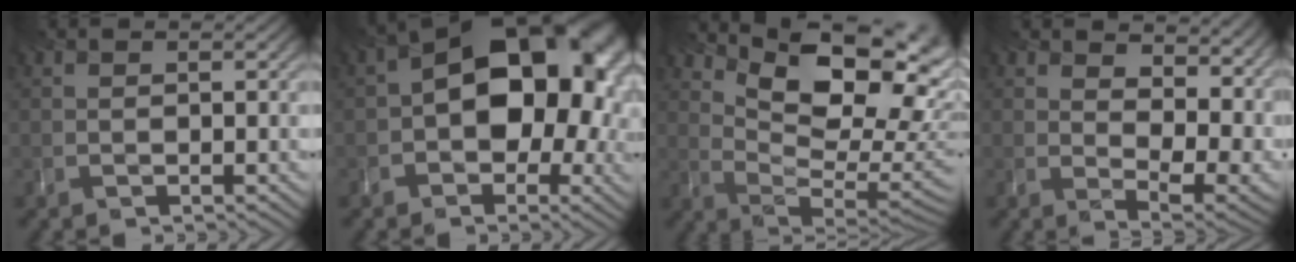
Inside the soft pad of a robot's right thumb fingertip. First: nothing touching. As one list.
[{"total": 14.5, "force": [0.3, 9.9, 10.6], "torque": [-0.127, 0.000, 0.000]}, {"total": 15.4, "force": [7.6, 6.5, 11.7], "torque": [-0.175, 0.002, 0.120]}, {"total": 13.7, "force": [6.6, 7.0, 9.8], "torque": [-0.130, -0.002, 0.117]}]